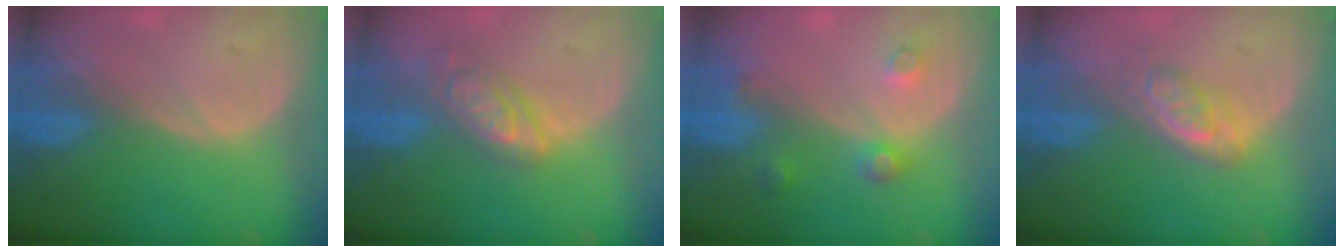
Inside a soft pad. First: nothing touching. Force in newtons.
{"total": 6.1, "press": 5.3, "slide": 2.9}
{"total": 3.4, "press": 3.3, "slide": 0.9}
{"total": 4.1, "press": 4.1, "slide": 0.5}